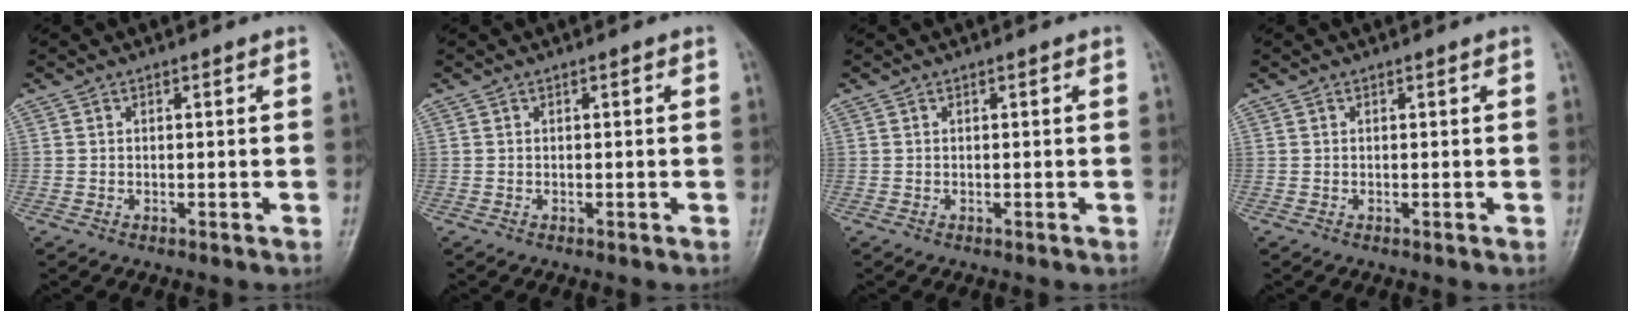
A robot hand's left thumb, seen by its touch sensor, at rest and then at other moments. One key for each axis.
{"total": 0.0}
{"total": 0.0}
{"total": 0.0}